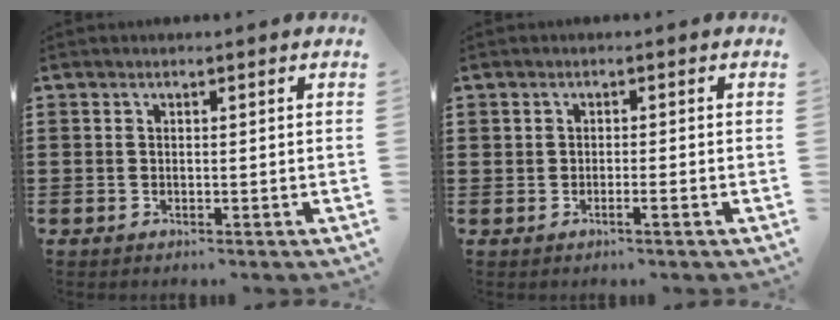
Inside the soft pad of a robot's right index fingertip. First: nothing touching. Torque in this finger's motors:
{"motor_torque": [-0.58, 0.35, 0.03, -0.01]}